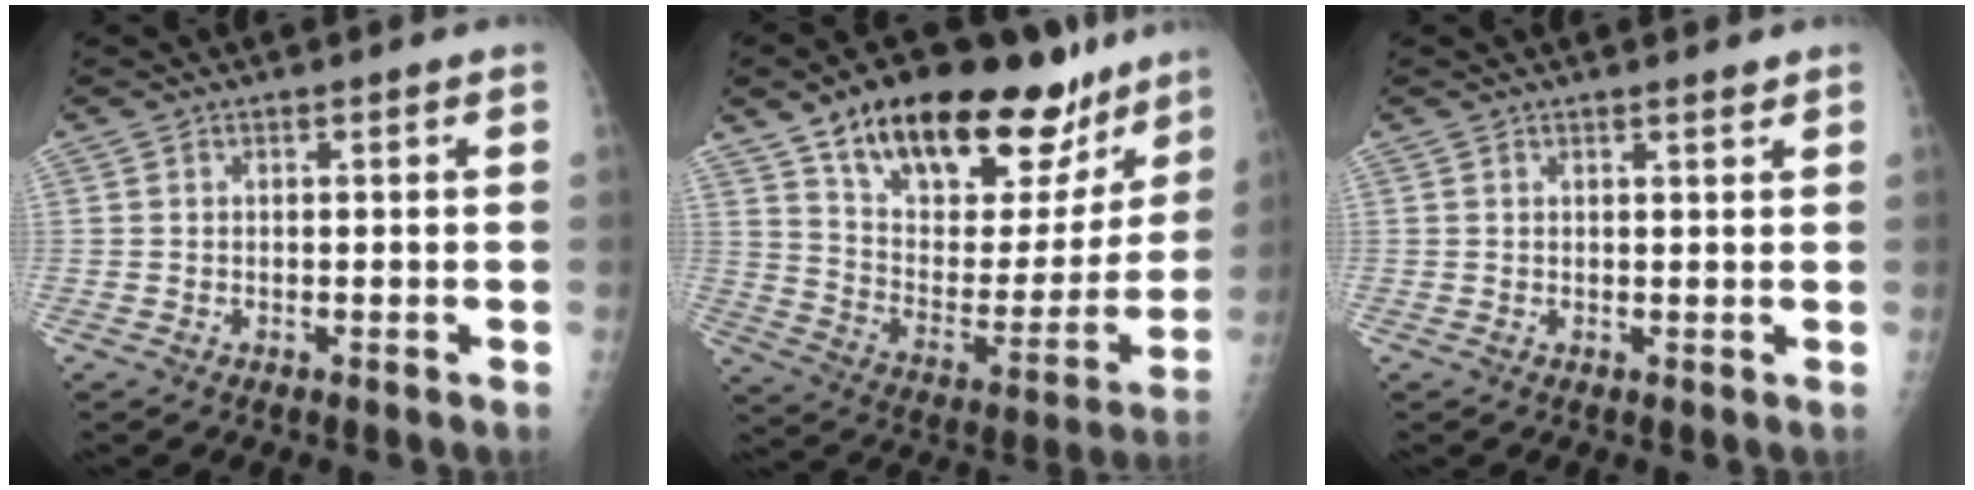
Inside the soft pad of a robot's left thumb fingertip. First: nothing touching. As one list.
[{"total": 29.8, "force": [19.7, 13.4, 17.8], "torque": [-0.231, -0.049, 0.314]}, {"total": 1.1, "force": [0.9, 0.1, 0.6], "torque": [-0.006, -0.007, 0.015]}]